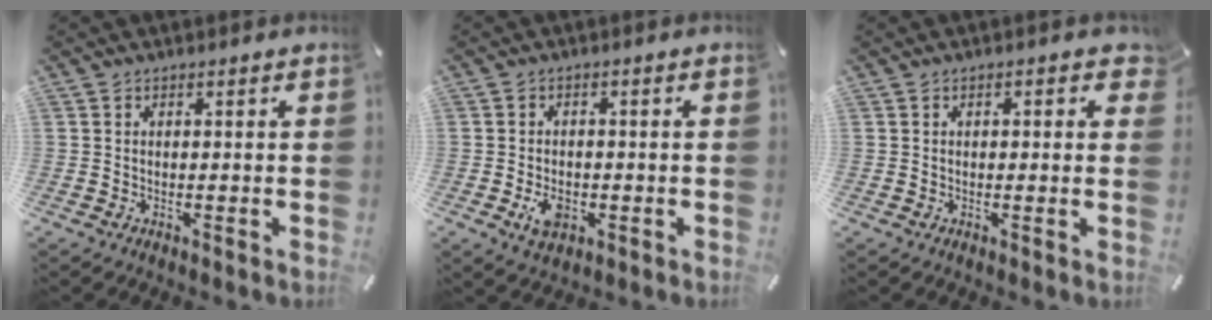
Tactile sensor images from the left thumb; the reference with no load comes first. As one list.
[{"total": 4.8, "force": [-1.4, 3.4, 3.1], "torque": [-0.056, 0.002, -0.026]}, {"total": 1.8, "force": [0.2, 0.9, 1.5], "torque": [-0.014, -0.001, -0.002]}]